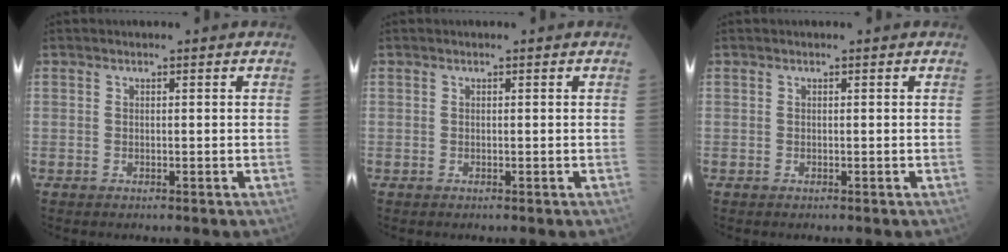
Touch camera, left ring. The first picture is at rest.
{"total": 0.0}
{"total": 0.0}